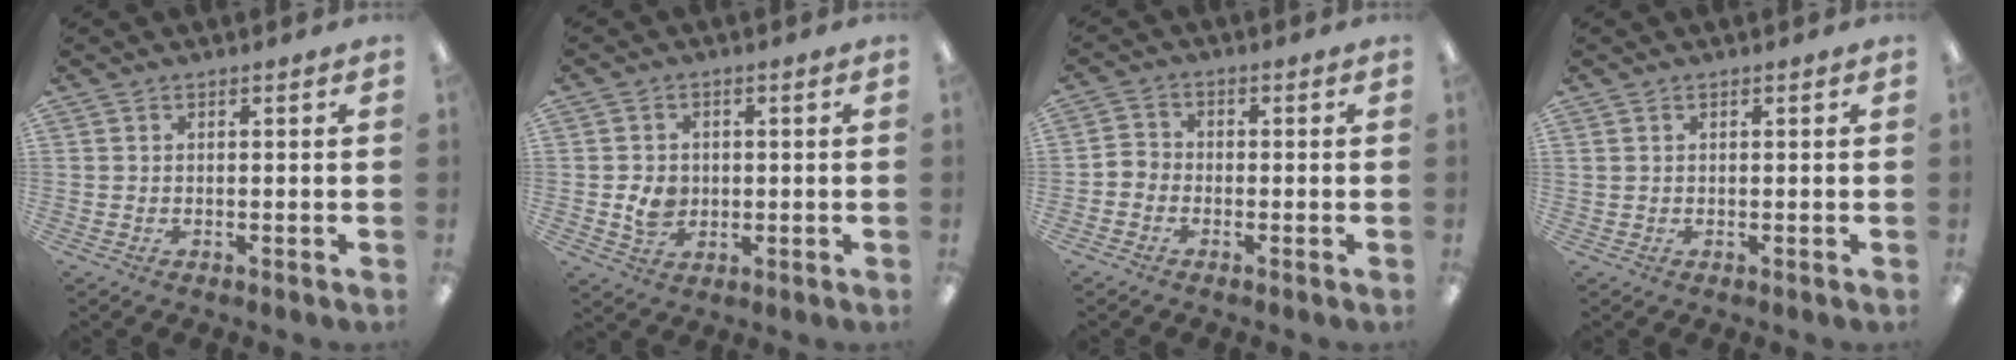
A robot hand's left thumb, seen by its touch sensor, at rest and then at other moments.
{"total": 4.9, "force": [-0.4, 4.0, 2.7], "torque": [-0.048, 0.001, -0.006]}
{"total": 2.6, "force": [-2.0, 1.6, 0.4], "torque": [-0.007, 0.008, -0.038]}
{"total": 0.0}